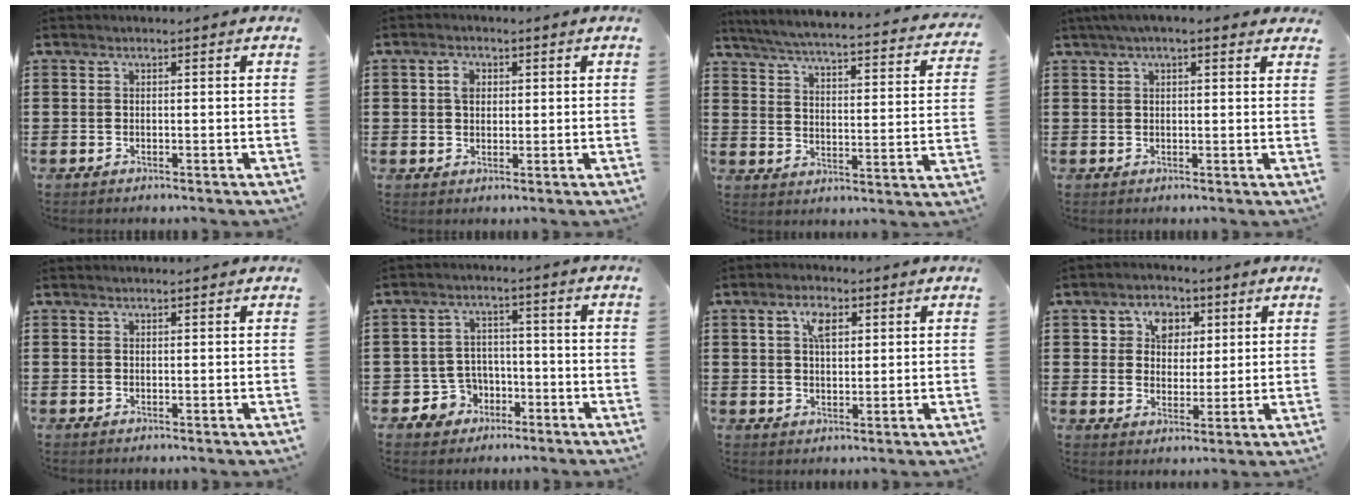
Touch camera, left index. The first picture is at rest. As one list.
[{"total": 2.6, "force": [0.7, 1.9, 1.6], "torque": [-0.028, 0.009, 0.009]}, {"total": 4.1, "force": [3.8, -0.4, 1.5], "torque": [-0.052, -0.034, 0.056]}, {"total": 3.0, "force": [2.1, 0.7, 2.1], "torque": [-0.045, 0.008, 0.037]}, {"total": 0.6, "force": [0.6, 0.0, 0.1], "torque": [-0.004, -0.001, 0.012]}, {"total": 5.3, "force": [-2.7, 4.3, 1.4], "torque": [-0.049, 0.011, -0.054]}, {"total": 4.3, "force": [1.9, 2.2, 3.2], "torque": [-0.064, 0.009, 0.030]}, {"total": 5.5, "force": [2.6, 4.4, 2.0], "torque": [-0.047, 0.013, 0.042]}]